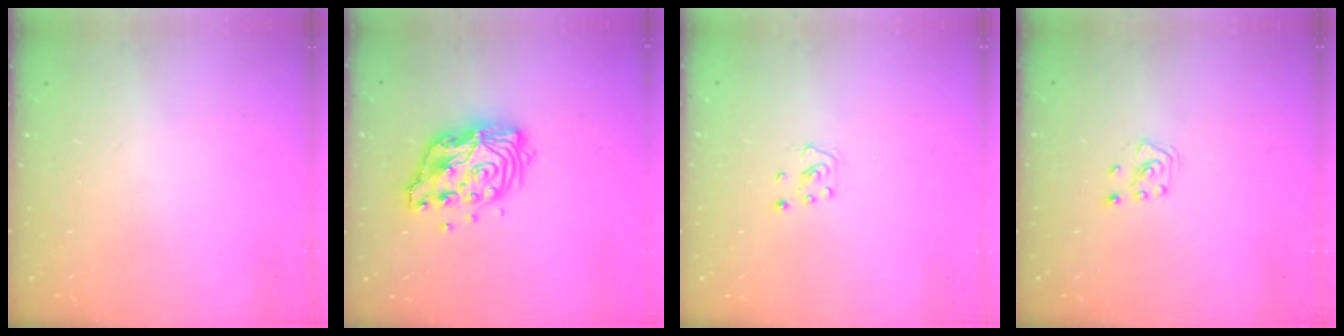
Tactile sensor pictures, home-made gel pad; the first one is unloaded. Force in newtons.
{"total": 12.4, "press": 12.3, "slide": 1.1}
{"total": 2.8, "press": 2.8, "slide": 0.3}
{"total": 3.8, "press": 3.8, "slide": 0.4}